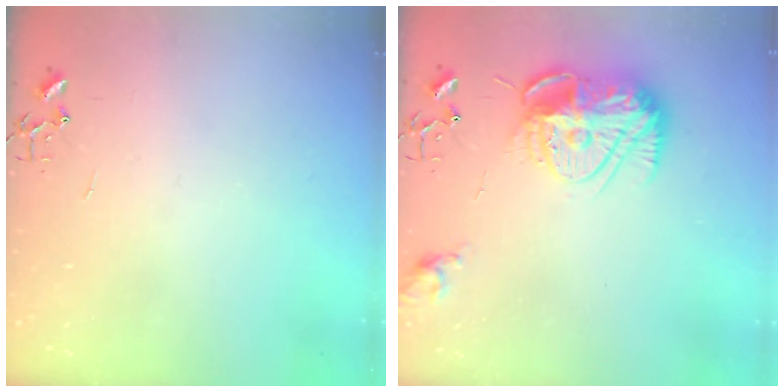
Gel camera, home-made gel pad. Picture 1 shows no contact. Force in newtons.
{"total": 15.7, "press": 15.7, "slide": 1.0}